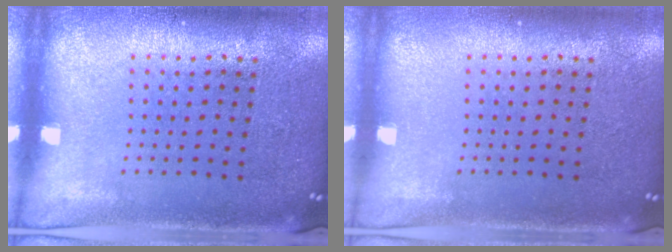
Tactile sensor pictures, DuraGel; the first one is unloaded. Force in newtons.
{"total": 0.0}